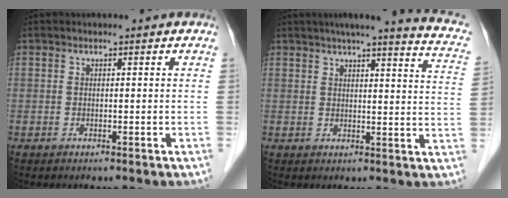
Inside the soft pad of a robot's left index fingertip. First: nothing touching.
{"total": 15.4, "force": [12.1, 1.2, 9.5], "torque": [-0.125, -0.008, 0.126]}